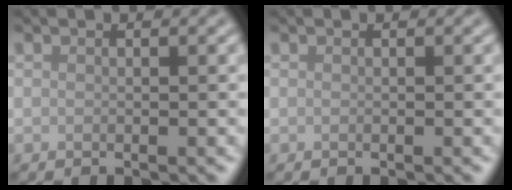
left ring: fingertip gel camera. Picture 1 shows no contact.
{"total": 0.0}